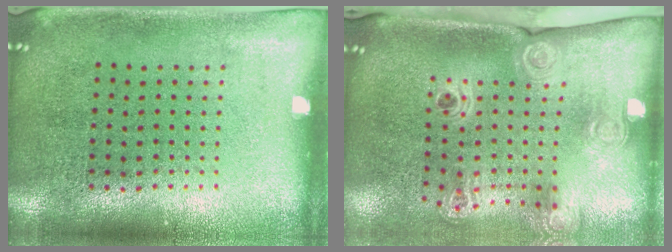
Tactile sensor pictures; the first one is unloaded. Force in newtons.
{"total": 2.2, "press": 1.6, "slide": 1.6}